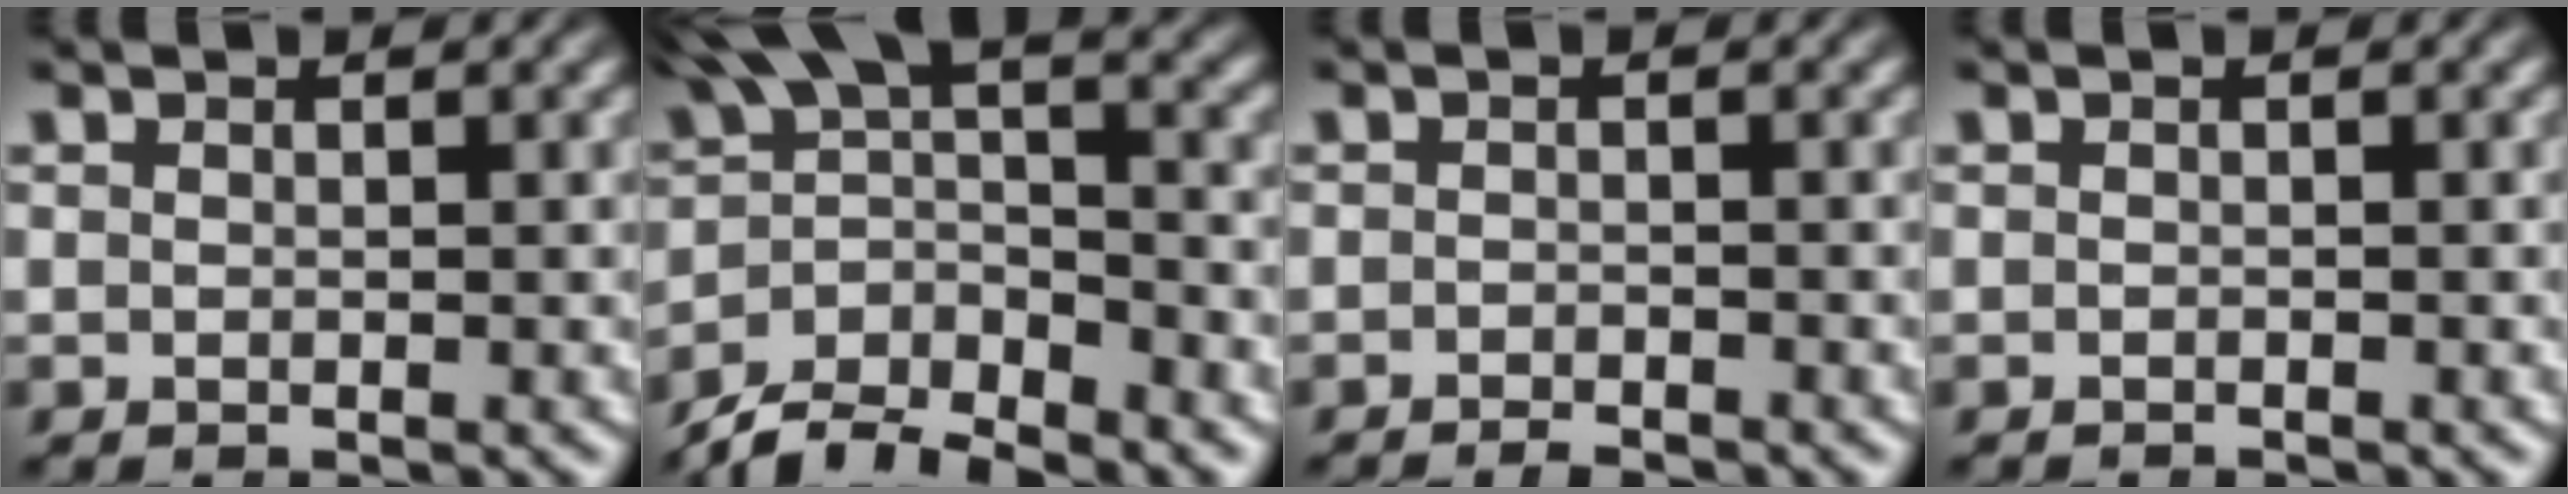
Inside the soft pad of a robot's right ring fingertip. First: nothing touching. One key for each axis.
{"total": 8.2, "fx": -3.3, "fy": 5.6, "fz": 5.0, "tx": -0.075, "ty": -0.014, "tz": -0.061}
{"total": 1.7, "fx": -1.7, "fy": -0.1, "fz": 0.1, "tx": 0.008, "ty": -0.001, "tz": -0.029}
{"total": 0.6, "fx": -0.5, "fy": -0.3, "fz": 0.0, "tx": 0.003, "ty": 0.000, "tz": -0.007}